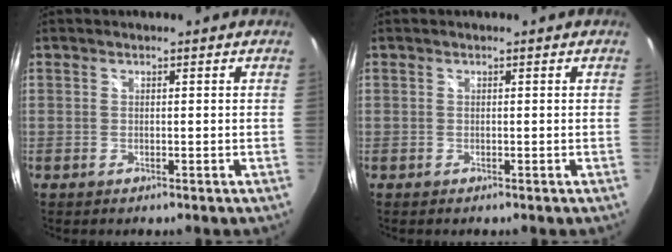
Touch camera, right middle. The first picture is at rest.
{"total": 0.0}